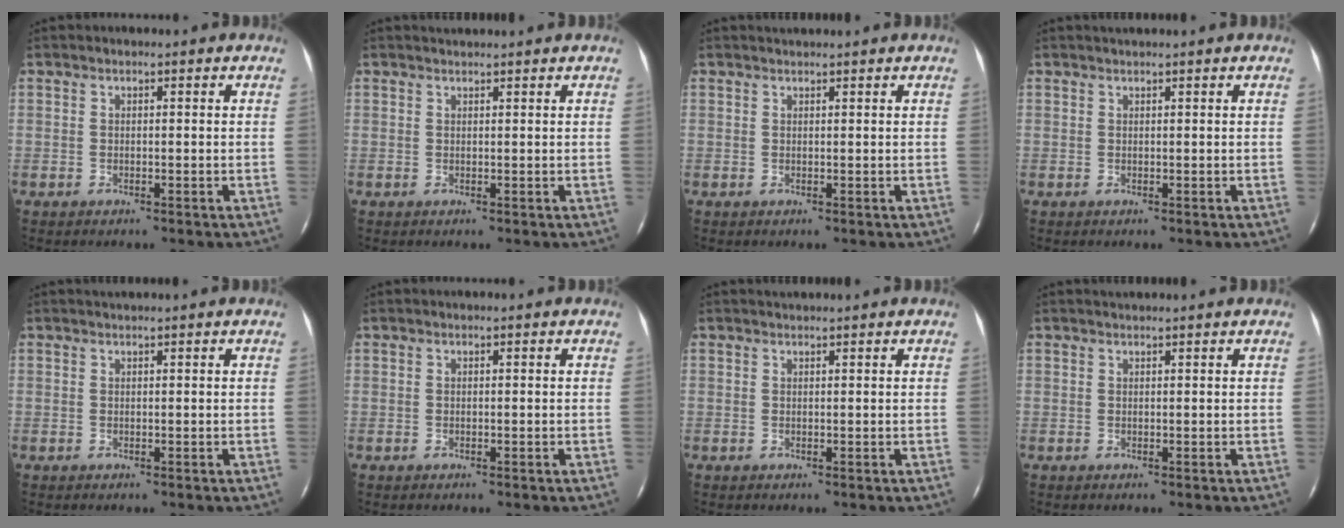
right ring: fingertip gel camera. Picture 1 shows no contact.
{"total": 1.5, "force": [1.4, -0.2, 0.2], "torque": [-0.010, -0.001, 0.021]}
{"total": 1.1, "force": [1.0, -0.2, 0.2], "torque": [-0.009, -0.002, 0.017]}
{"total": 0.9, "force": [0.8, -0.3, 0.3], "torque": [-0.013, -0.004, 0.012]}
{"total": 0.8, "force": [0.7, -0.3, 0.2], "torque": [-0.011, -0.003, 0.011]}
{"total": 0.0}
{"total": 1.0, "force": [1.0, -0.2, 0.2], "torque": [-0.009, -0.002, 0.017]}
{"total": 1.3, "force": [1.2, -0.2, 0.3], "torque": [-0.012, -0.002, 0.018]}